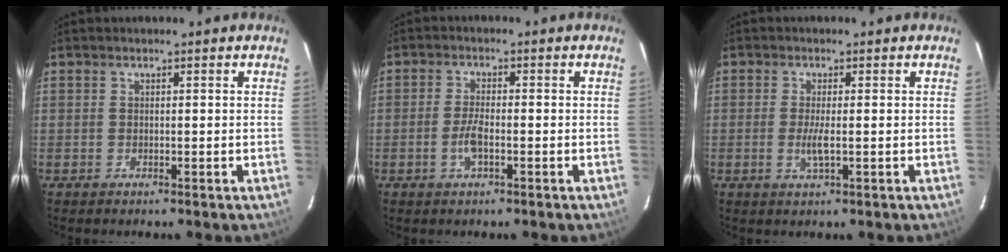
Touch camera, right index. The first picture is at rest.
{"total": 3.3, "force": [-1.2, 1.0, 2.9], "torque": [-0.062, 0.002, -0.023]}
{"total": 2.8, "force": [-0.4, 0.2, 2.8], "torque": [-0.054, -0.005, -0.007]}